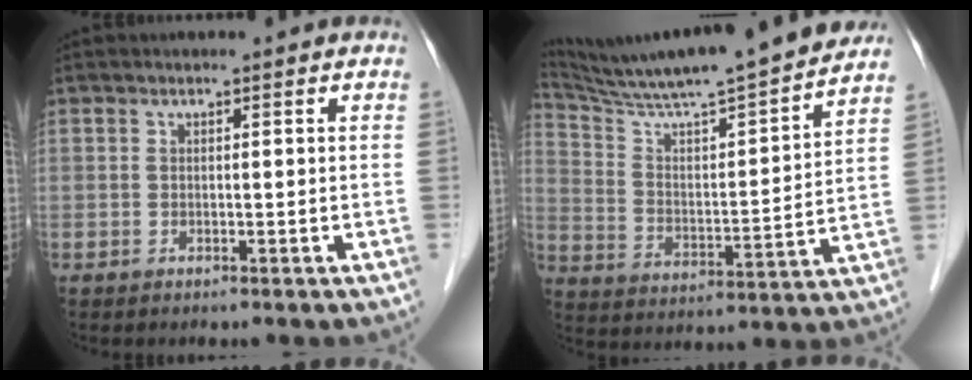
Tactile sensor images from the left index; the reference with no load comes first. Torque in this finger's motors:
{"motor_torque": [0.21, -0.33, 0.30, 0.14]}